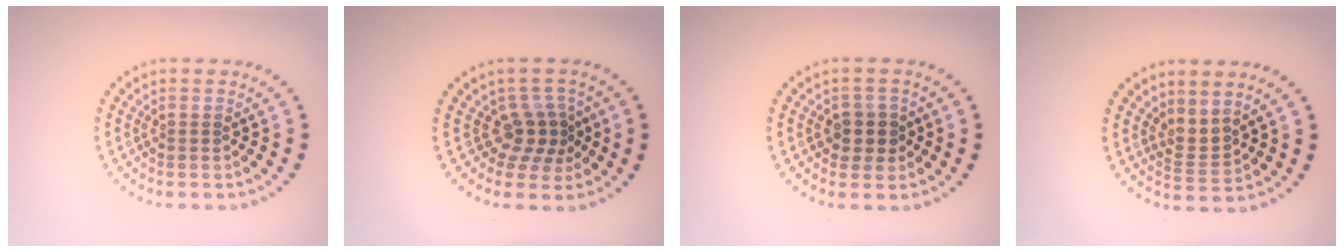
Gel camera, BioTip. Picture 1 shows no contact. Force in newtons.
{"total": 2.9, "press": 2.3, "slide": 1.9}
{"total": 2.4, "press": 2.2, "slide": 0.9}
{"total": 1.8, "press": 1.3, "slide": 1.3}